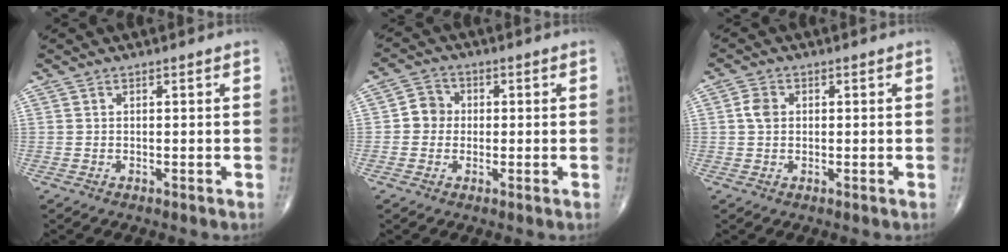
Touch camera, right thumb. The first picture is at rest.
{"total": 4.2, "force": [-0.1, 3.9, 1.5], "torque": [-0.003, 0.008, -0.010]}
{"total": 2.8, "force": [0.4, 2.2, 1.7], "torque": [-0.029, 0.002, 0.005]}